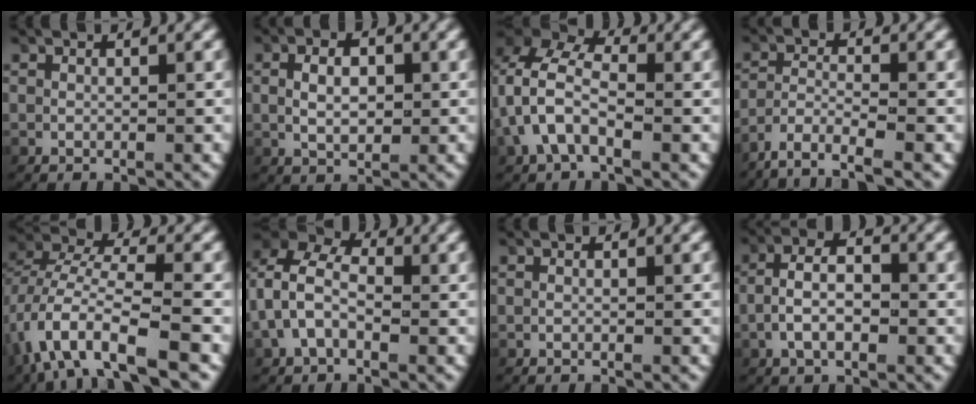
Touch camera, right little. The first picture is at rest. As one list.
[{"total": 3.6, "force": [0.2, 2.3, 2.7], "torque": [-0.037, -0.001, 0.008]}, {"total": 7.2, "force": [1.4, 5.3, 4.6], "torque": [-0.096, 0.007, 0.011]}, {"total": 6.5, "force": [-5.7, 1.9, 2.6], "torque": [-0.051, -0.024, -0.088]}, {"total": 7.2, "force": [-3.2, 3.3, 5.5], "torque": [-0.119, -0.012, -0.046]}, {"total": 7.5, "force": [1.4, 6.1, 4.2], "torque": [-0.086, 0.008, 0.008]}, {"total": 0.0}, {"total": 4.8, "force": [-0.8, 2.9, 3.8], "torque": [-0.069, 0.004, -0.018]}]